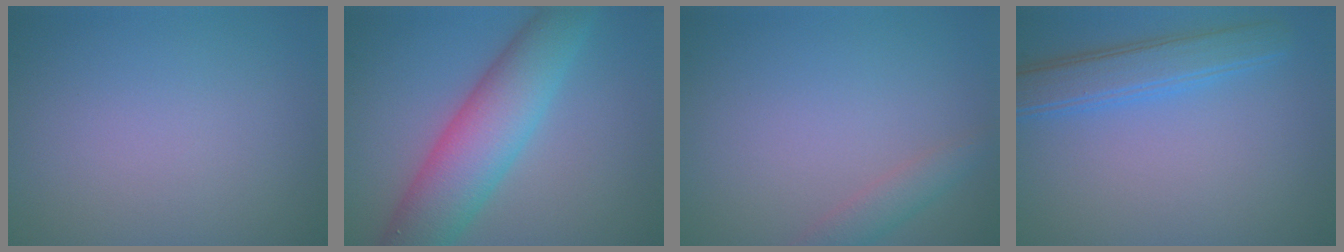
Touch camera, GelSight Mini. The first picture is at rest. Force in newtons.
{"total": 7.7, "press": 7.7, "slide": 0.0}
{"total": 1.9, "press": 1.9, "slide": 0.1}
{"total": 3.7, "press": 3.7, "slide": 0.1}